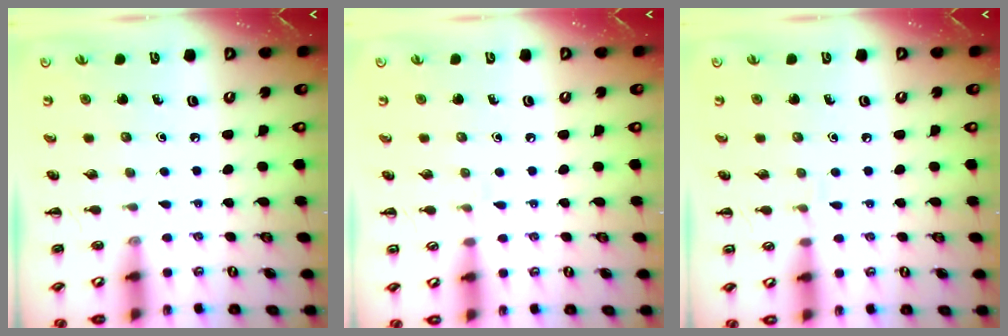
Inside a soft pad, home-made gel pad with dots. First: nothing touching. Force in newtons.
{"total": 3.3, "press": 3.1, "slide": 1.2}
{"total": 4.0, "press": 3.7, "slide": 1.3}